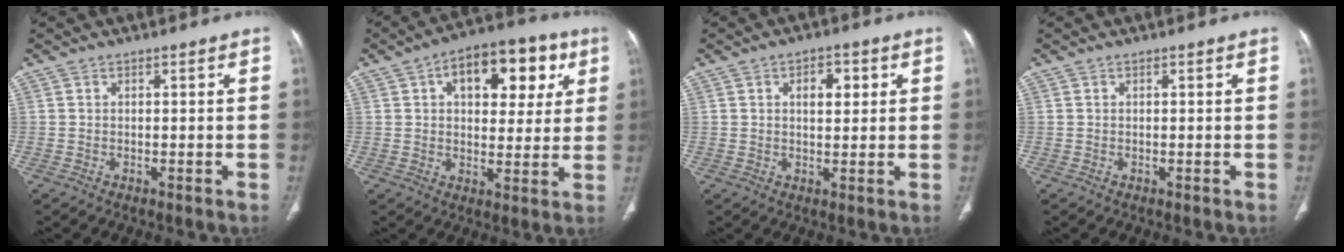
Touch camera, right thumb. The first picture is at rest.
{"total": 15.9, "force": [5.8, 9.0, 11.7], "torque": [-0.112, 0.005, 0.078]}
{"total": 4.7, "force": [1.6, 2.6, 3.6], "torque": [-0.035, -0.002, 0.021]}
{"total": 0.0}